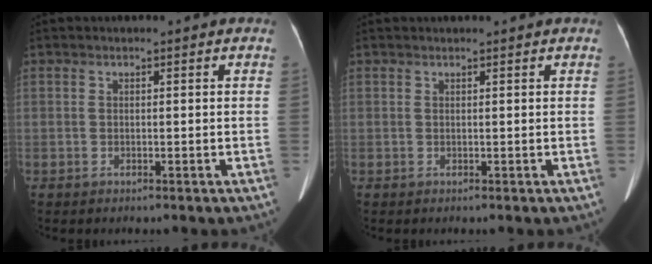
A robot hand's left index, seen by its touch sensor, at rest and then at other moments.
{"total": 1.6, "force": [1.5, 0.1, 0.4], "torque": [-0.007, 0.019, 0.021]}